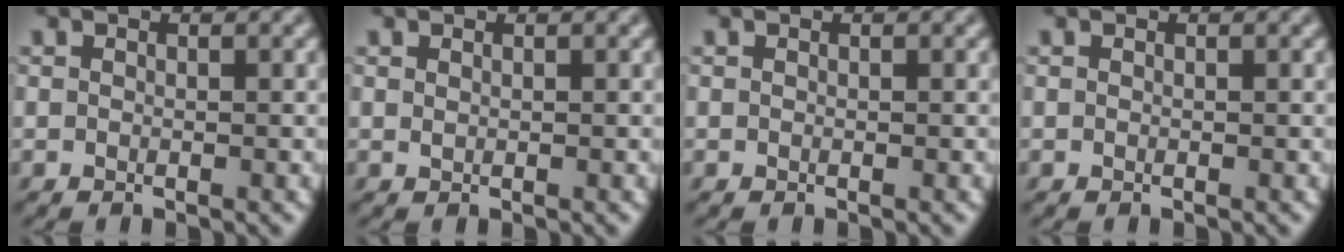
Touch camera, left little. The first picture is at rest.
{"total": 0.0}
{"total": 0.0}
{"total": 0.0}